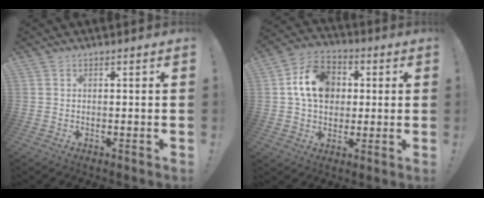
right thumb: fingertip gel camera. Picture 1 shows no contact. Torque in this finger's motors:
{"motor_torque": [0.62, 0.55, 0.06, 0.06, 0.04]}